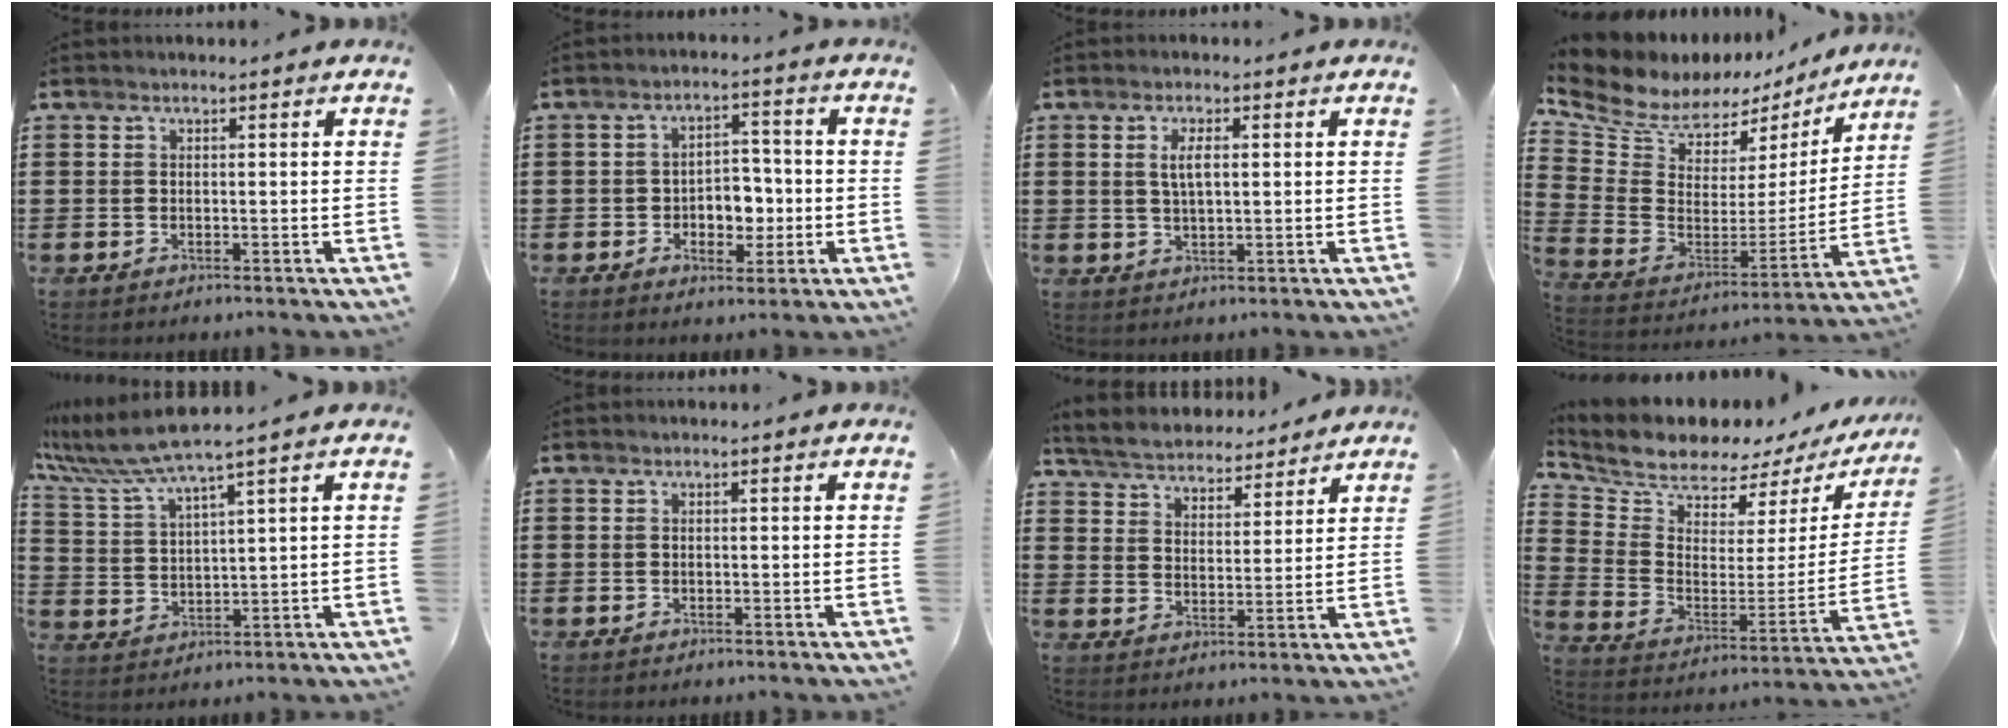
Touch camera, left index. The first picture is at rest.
{"total": 4.6, "force": [-1.1, 3.5, 2.9], "torque": [-0.055, 0.007, -0.026]}
{"total": 3.3, "force": [0.7, 1.2, 3.0], "torque": [-0.063, 0.007, 0.009]}
{"total": 7.7, "force": [6.8, 3.4, 1.1], "torque": [-0.069, -0.053, 0.121]}
{"total": 6.6, "force": [5.5, -0.3, 3.5], "torque": [-0.096, -0.025, 0.094]}
{"total": 0.0}
{"total": 4.7, "force": [4.7, 0.4, 0.2], "torque": [-0.030, -0.031, 0.079]}
{"total": 6.4, "force": [6.2, 1.5, 0.9], "torque": [-0.062, -0.056, 0.105]}